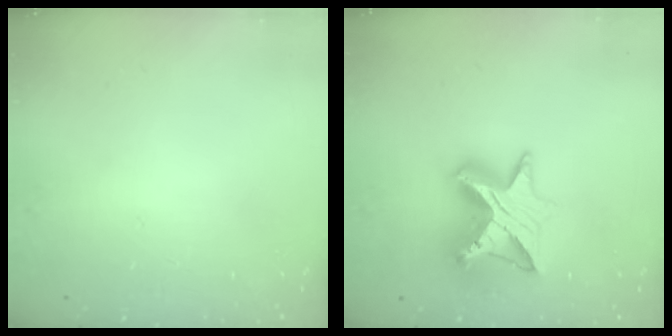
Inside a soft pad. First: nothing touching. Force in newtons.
{"total": 11.4, "press": 11.4, "slide": 0.8}